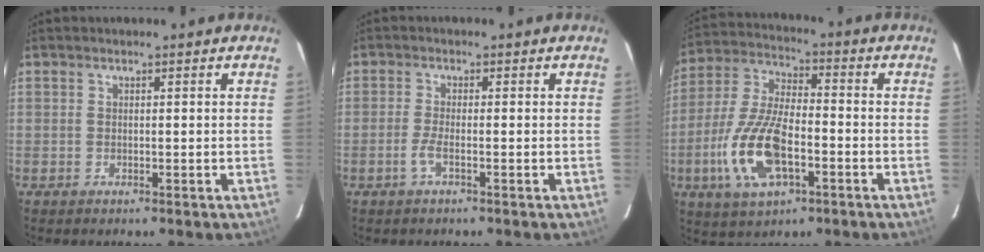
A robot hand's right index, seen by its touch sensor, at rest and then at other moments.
{"total": 2.4, "force": [-1.2, 0.2, 2.0], "torque": [-0.047, 0.000, -0.027]}
{"total": 15.6, "force": [-5.2, 6.7, 13.1], "torque": [-0.286, -0.005, -0.096]}